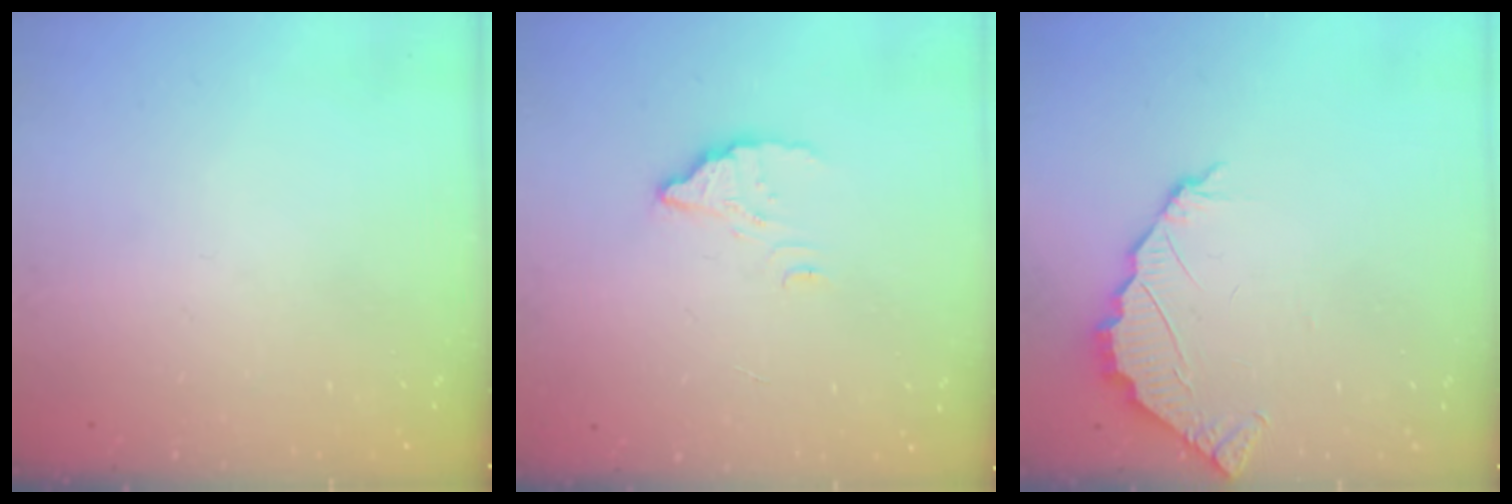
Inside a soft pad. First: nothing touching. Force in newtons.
{"total": 3.0, "press": 3.0, "slide": 0.1}
{"total": 2.4, "press": 2.4, "slide": 0.2}